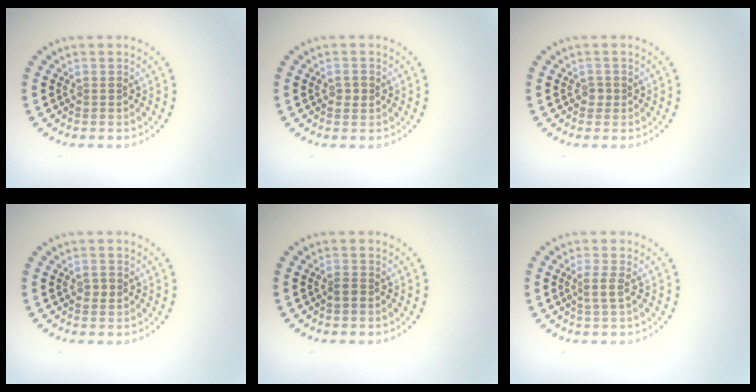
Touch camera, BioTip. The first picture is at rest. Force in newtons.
{"total": 1.0, "press": 1.0, "slide": 0.2}
{"total": 0.8, "press": 0.6, "slide": 0.4}
{"total": 1.0, "press": 1.0, "slide": 0.2}
{"total": 1.0, "press": 0.8, "slide": 0.5}
{"total": 1.5, "press": 1.1, "slide": 1.0}